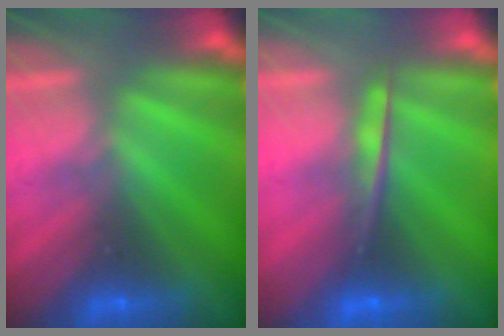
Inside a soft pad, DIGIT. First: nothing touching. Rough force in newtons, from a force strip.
{"total": 4.5}